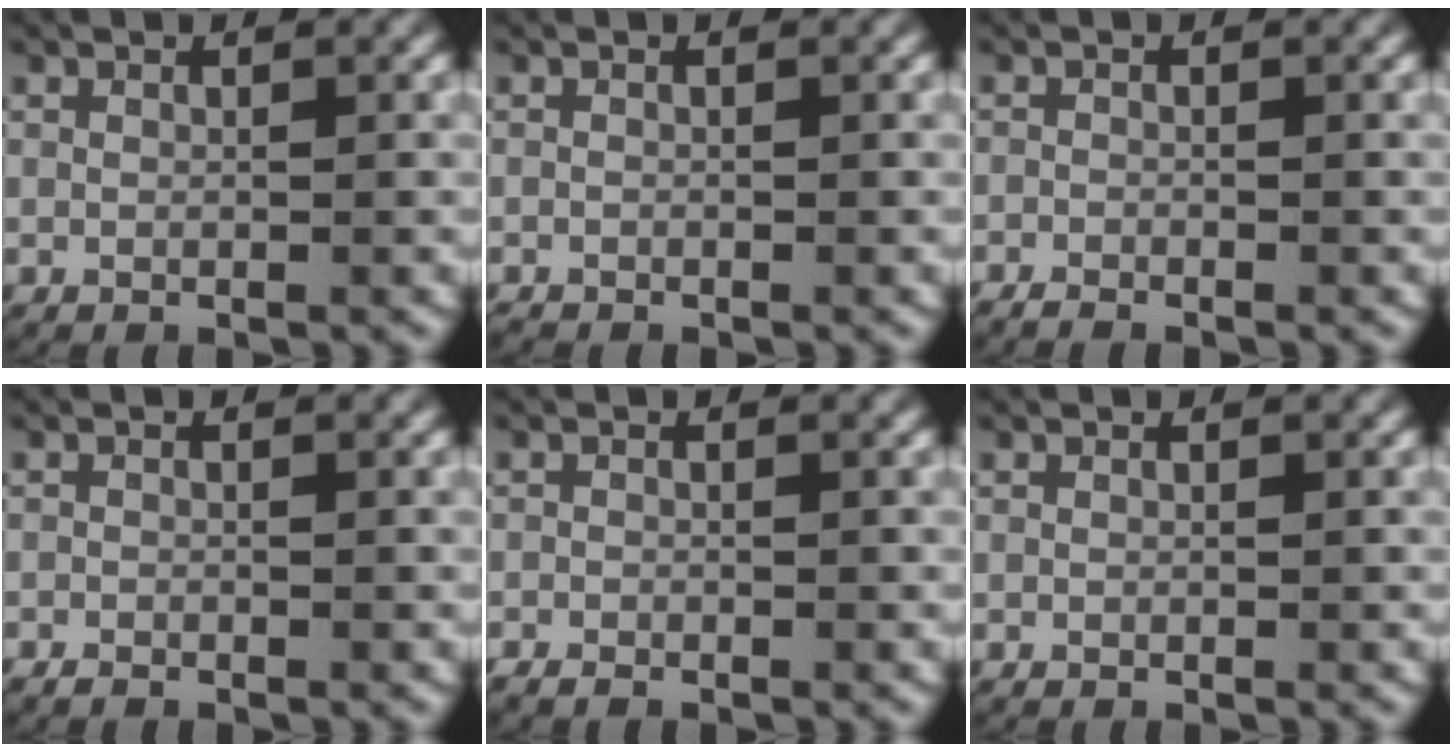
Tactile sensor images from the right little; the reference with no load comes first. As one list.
[{"total": 0.6, "force": [-0.6, 0.2, 0.0], "torque": [-0.006, -0.008, -0.006]}, {"total": 1.3, "force": [-1.2, 0.4, 0.1], "torque": [-0.007, -0.007, -0.021]}, {"total": 0.9, "force": [-0.8, 0.3, 0.0], "torque": [-0.006, -0.006, -0.014]}, {"total": 1.2, "force": [-1.1, 0.4, 0.2], "torque": [-0.010, -0.007, -0.017]}, {"total": 0.0}]